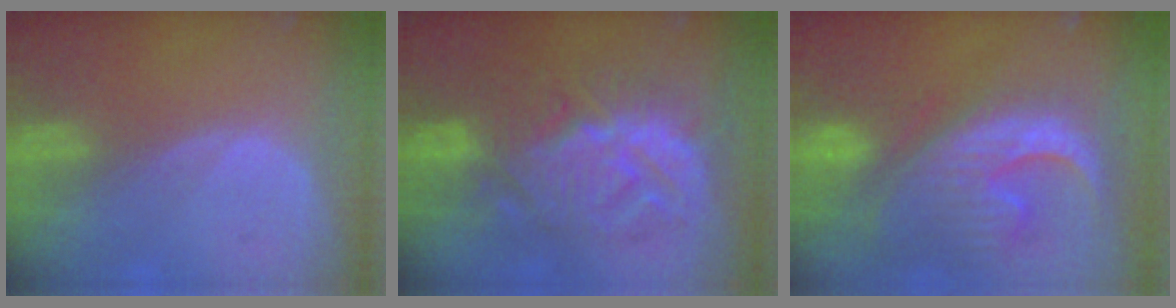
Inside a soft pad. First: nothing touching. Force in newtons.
{"total": 11.0, "press": 10.9, "slide": 0.8}
{"total": 13.4, "press": 11.4, "slide": 7.0}